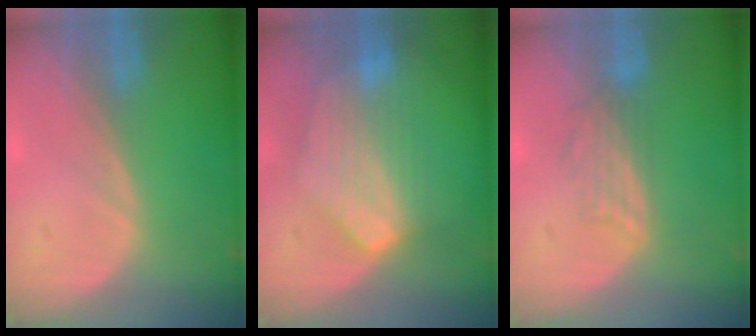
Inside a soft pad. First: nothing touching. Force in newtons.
{"total": 7.2, "press": 7.1, "slide": 1.2}
{"total": 3.8, "press": 3.2, "slide": 2.0}